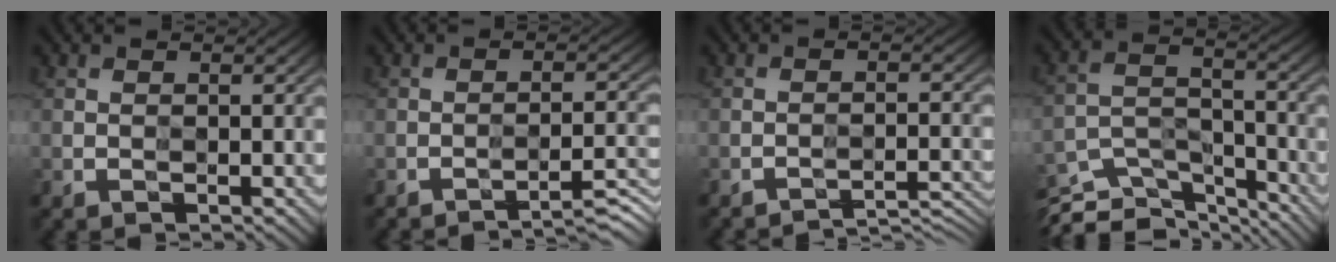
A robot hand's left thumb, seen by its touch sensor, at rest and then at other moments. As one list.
[{"total": 3.4, "force": [-3.1, -0.3, 1.3], "torque": [-0.012, 0.008, -0.048]}, {"total": 3.6, "force": [-3.5, -0.6, 0.2], "torque": [0.004, 0.010, -0.056]}, {"total": 10.1, "force": [-9.8, 1.6, 2.0], "torque": [-0.038, -0.012, -0.174]}]